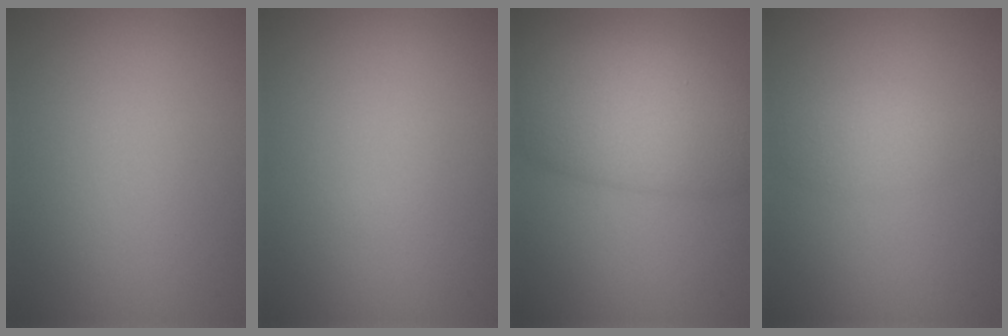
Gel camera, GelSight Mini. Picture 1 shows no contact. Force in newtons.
{"total": 0.0}
{"total": 7.9, "press": 7.9, "slide": 0.3}
{"total": 1.7, "press": 1.7, "slide": 0.1}